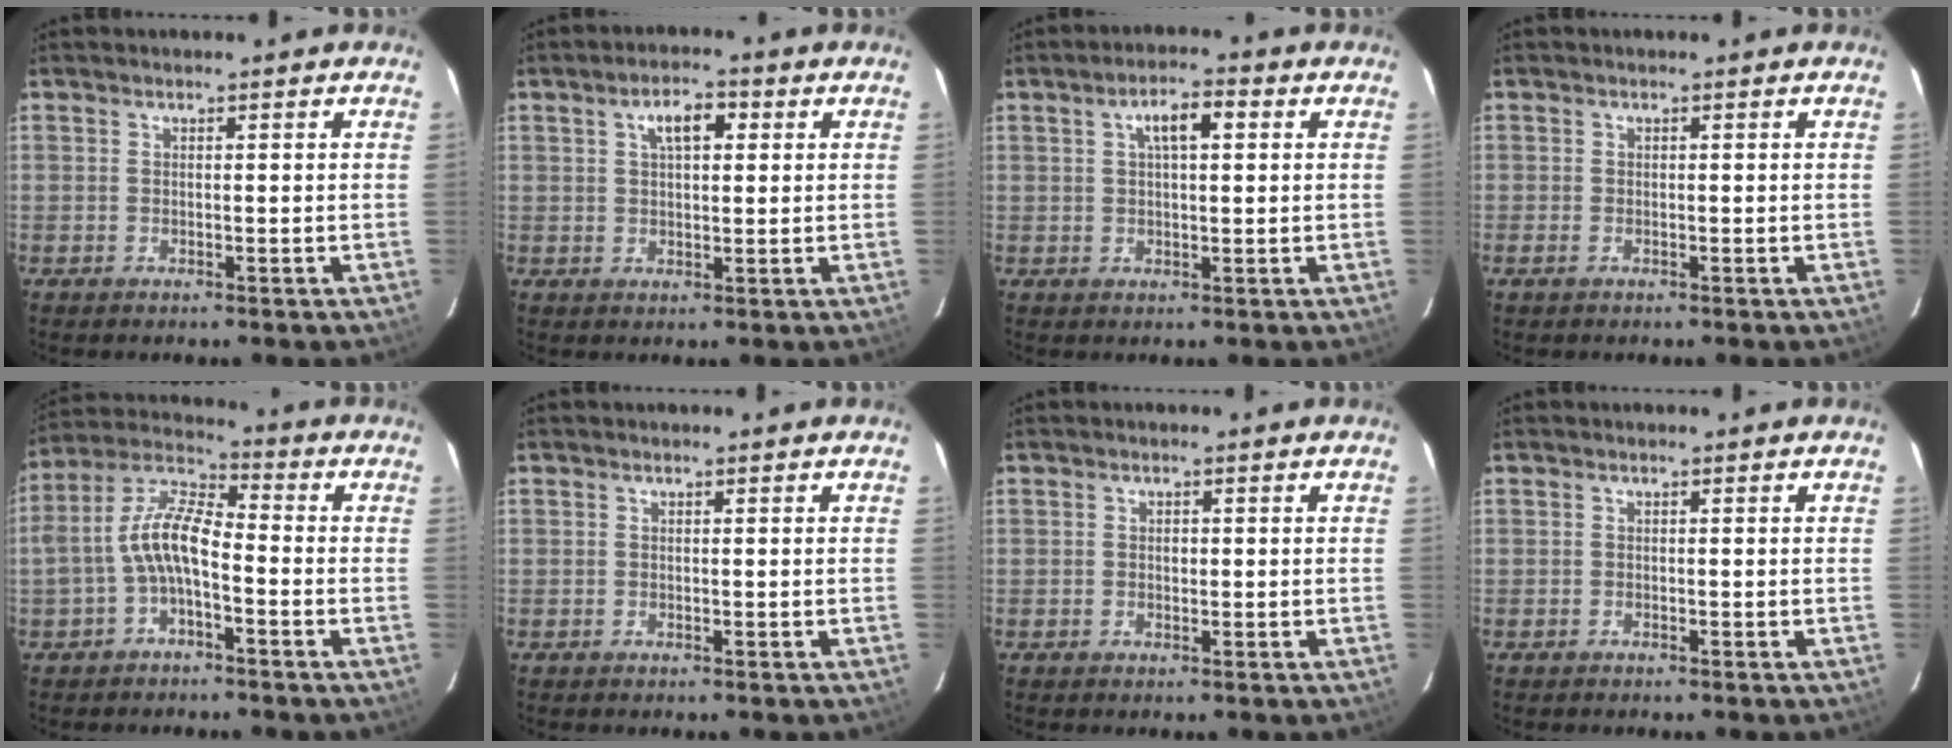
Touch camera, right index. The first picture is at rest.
{"total": 5.1, "force": [1.9, 2.5, 4.1], "torque": [-0.069, 0.015, 0.032]}
{"total": 5.3, "force": [1.7, 2.0, 4.6], "torque": [-0.079, 0.015, 0.030]}
{"total": 0.8, "force": [-0.5, 0.5, 0.5], "torque": [-0.010, -0.003, -0.010]}
{"total": 9.1, "force": [-2.8, 3.6, 7.8], "torque": [-0.169, 0.018, -0.053]}
{"total": 0.0}
{"total": 0.8, "force": [-0.1, 0.7, 0.4], "torque": [-0.004, 0.002, -0.001]}
{"total": 0.0}